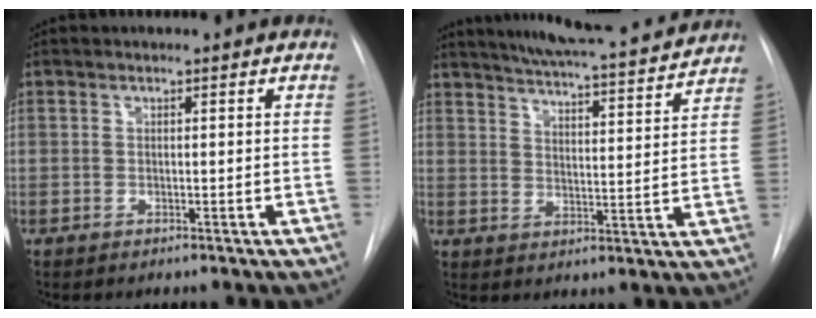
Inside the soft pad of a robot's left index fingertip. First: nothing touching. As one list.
[{"total": 19.3, "force": [17.7, 1.9, 7.4], "torque": [-0.118, -0.007, 0.234]}]